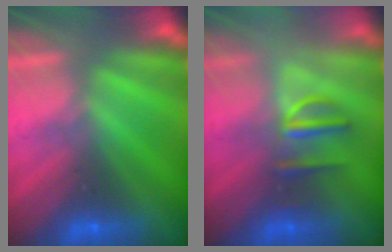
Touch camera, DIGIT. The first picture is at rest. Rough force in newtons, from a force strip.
{"total": 2.8}